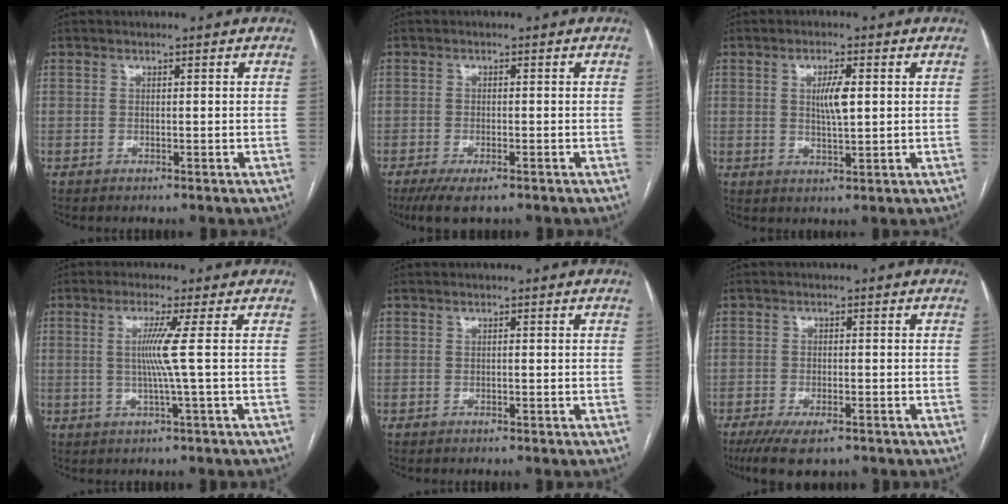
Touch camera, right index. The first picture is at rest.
{"total": 5.4, "force": [-3.7, 1.6, 3.5], "torque": [-0.060, -0.011, -0.061]}
{"total": 4.3, "force": [0.9, 0.9, 4.1], "torque": [-0.073, 0.001, 0.016]}
{"total": 4.7, "force": [0.3, -1.7, 4.3], "torque": [-0.086, -0.004, 0.006]}
{"total": 0.0}
{"total": 7.1, "force": [-4.8, 2.4, 4.6], "torque": [-0.075, -0.013, -0.078]}